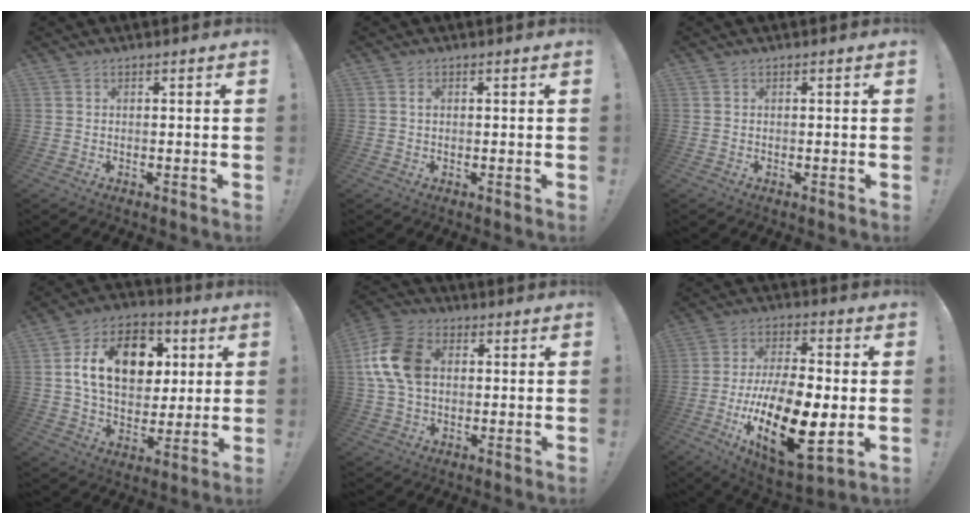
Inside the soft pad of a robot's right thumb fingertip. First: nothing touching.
{"total": 0.7, "force": [0.0, 0.5, 0.4], "torque": [-0.009, 0.003, 0.000]}
{"total": 0.0}
{"total": 18.8, "force": [5.3, 12.9, 12.5], "torque": [-0.185, -0.005, 0.097]}
{"total": 14.9, "force": [2.1, 10.5, 10.4], "torque": [-0.194, 0.008, 0.042]}
{"total": 22.7, "force": [-5.2, 10.4, 19.5], "torque": [-0.357, 0.020, -0.075]}